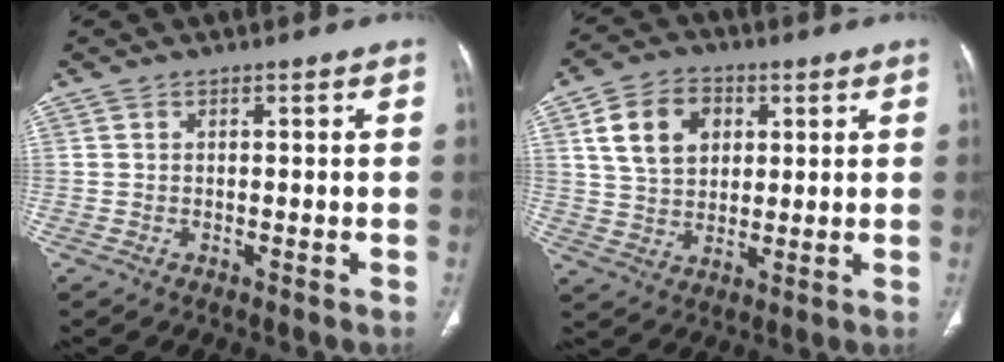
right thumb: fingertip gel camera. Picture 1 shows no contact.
{"total": 10.9, "force": [3.6, 8.1, 6.4], "torque": [-0.085, -0.001, 0.064]}